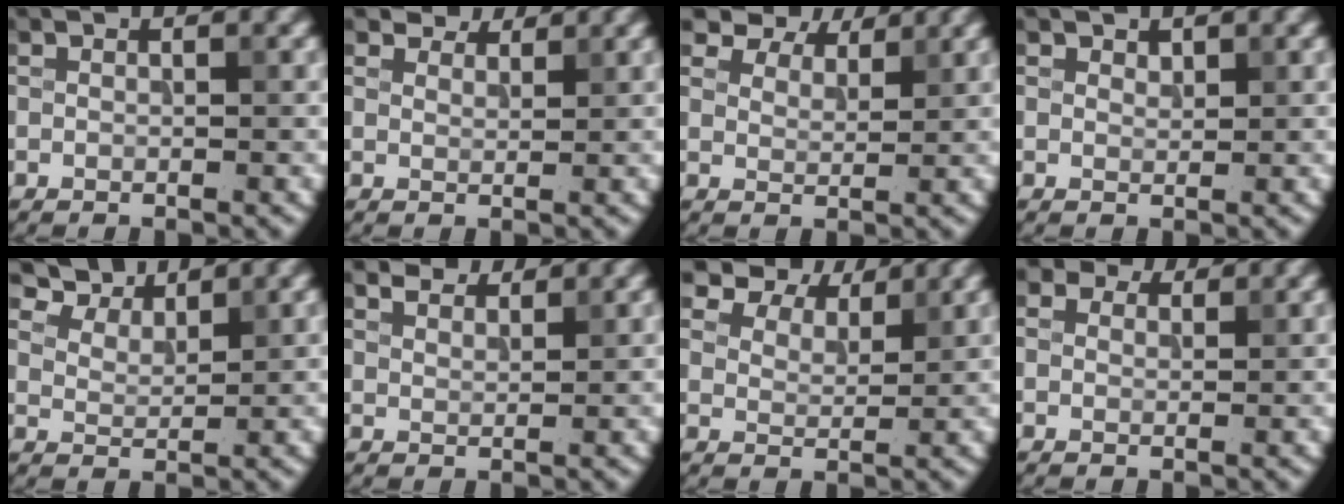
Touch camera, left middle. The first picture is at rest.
{"total": 3.1, "force": [2.9, 1.0, 0.6], "torque": [-0.016, -0.003, 0.049]}
{"total": 6.6, "force": [5.7, 2.5, 2.1], "torque": [-0.056, -0.014, 0.110]}
{"total": 0.8, "force": [0.7, 0.4, 0.1], "torque": [-0.002, -0.002, 0.012]}
{"total": 5.2, "force": [4.6, 1.8, 1.5], "torque": [-0.046, -0.006, 0.094]}
{"total": 3.3, "force": [3.1, 0.7, 0.9], "torque": [-0.021, 0.002, 0.052]}
{"total": 7.4, "force": [6.4, 2.8, 2.4], "torque": [-0.058, -0.017, 0.125]}
{"total": 3.2, "force": [2.5, 1.7, 1.2], "torque": [-0.026, 0.001, 0.027]}